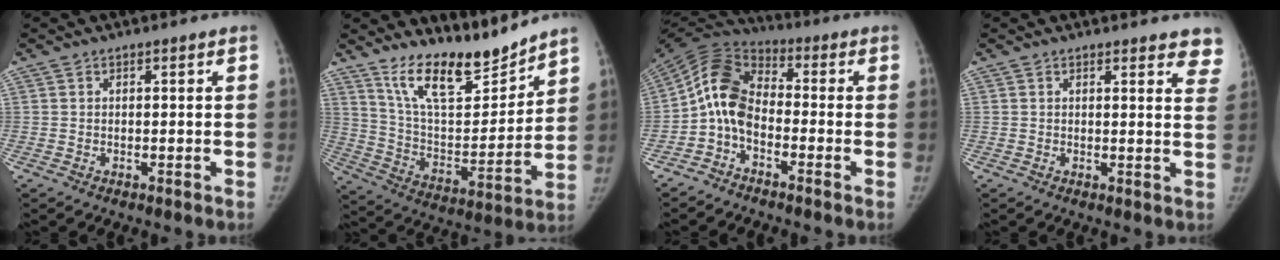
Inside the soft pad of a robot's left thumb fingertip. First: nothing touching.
{"total": 16.3, "force": [13.9, 4.5, 7.2], "torque": [-0.085, -0.096, 0.252]}
{"total": 10.3, "force": [-2.6, 6.8, 7.3], "torque": [-0.136, 0.051, -0.068]}
{"total": 6.9, "force": [6.1, 2.0, 2.6], "torque": [0.009, -0.029, 0.043]}